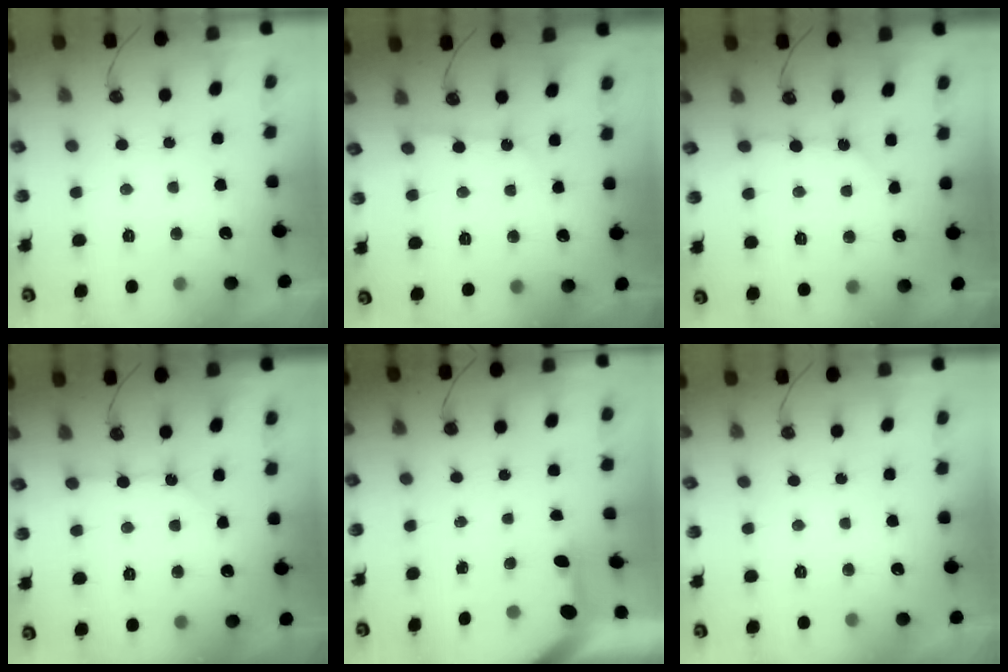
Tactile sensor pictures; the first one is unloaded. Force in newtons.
{"total": 4.0, "press": 3.9, "slide": 0.5}
{"total": 4.0, "press": 3.9, "slide": 0.5}
{"total": 3.5, "press": 3.5, "slide": 0.2}
{"total": 3.2, "press": 3.2, "slide": 0.2}
{"total": 0.0}